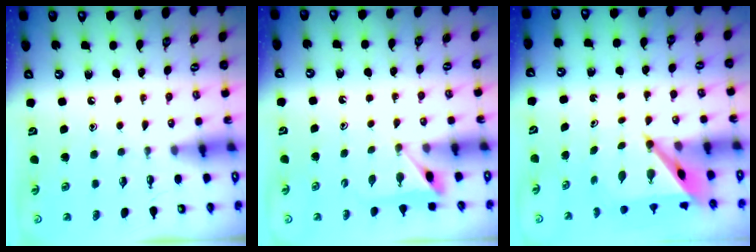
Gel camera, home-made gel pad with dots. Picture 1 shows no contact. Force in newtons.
{"total": 4.1, "press": 4.0, "slide": 0.5}
{"total": 5.8, "press": 5.8, "slide": 0.4}